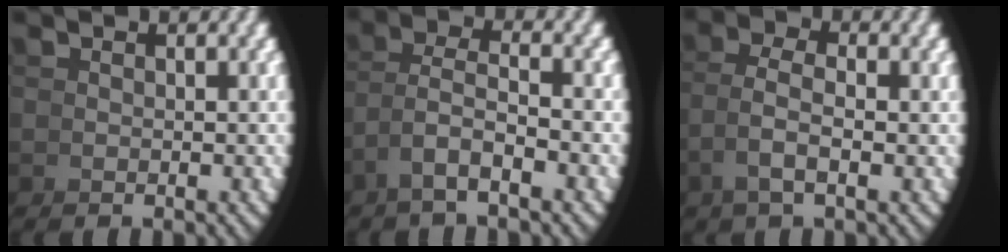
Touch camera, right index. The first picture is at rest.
{"total": 3.1, "force": [0.1, 1.4, 2.8], "torque": [-0.061, -0.007, 0.006]}
{"total": 2.2, "force": [0.2, 0.2, 2.2], "torque": [-0.053, -0.006, 0.012]}